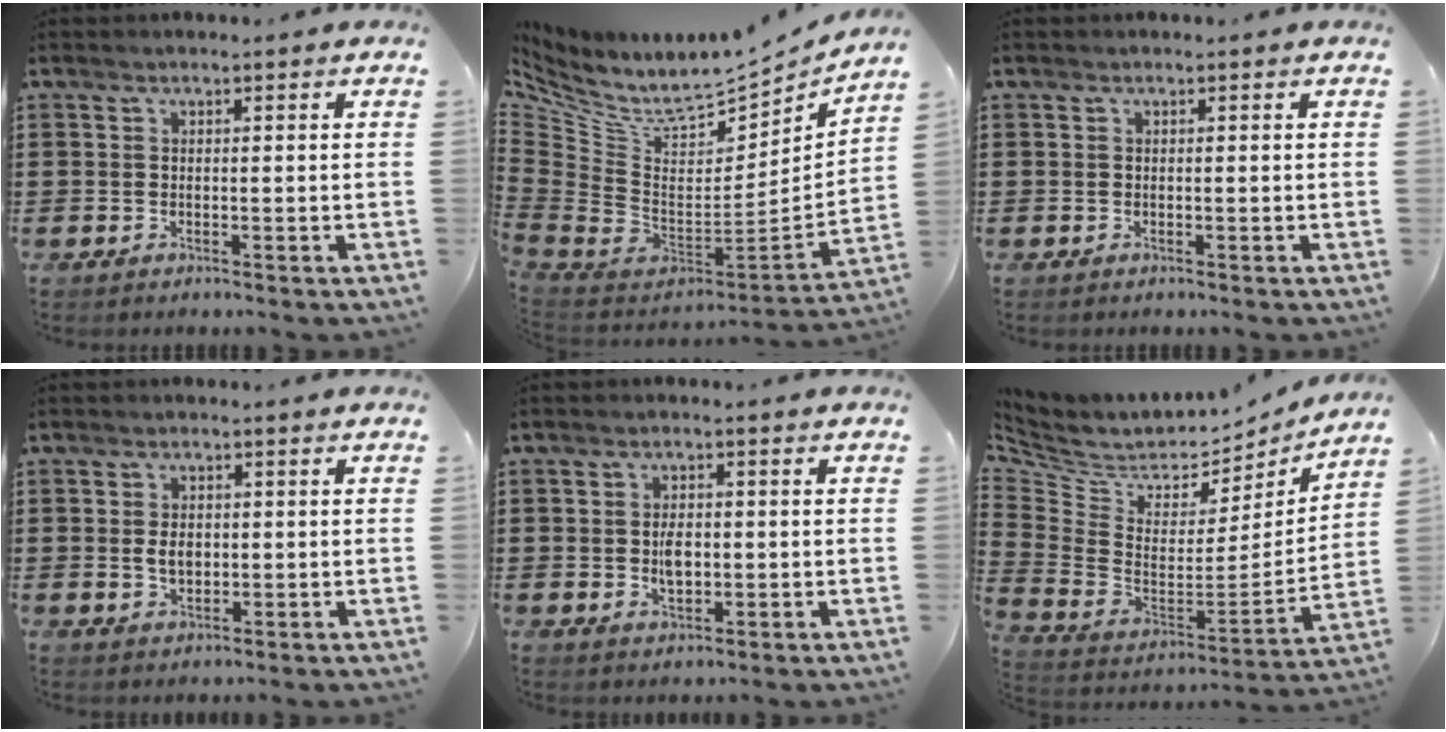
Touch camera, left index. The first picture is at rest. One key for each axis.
{"total": 7.8, "fx": 5.5, "fy": 3.5, "fz": 4.4, "tx": -0.121, "ty": -0.061, "tz": 0.095}
{"total": 0.0}
{"total": 2.9, "fx": 0.2, "fy": 1.9, "fz": 2.3, "tx": -0.038, "ty": 0.002, "tz": 0.002}
{"total": 3.6, "fx": 0.0, "fy": 2.0, "fz": 3.0, "tx": -0.051, "ty": 0.002, "tz": -0.001}
{"total": 4.7, "fx": 4.0, "fy": 2.4, "fz": 1.0, "tx": -0.062, "ty": -0.052, "tz": 0.064}